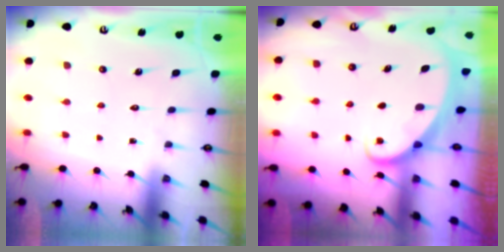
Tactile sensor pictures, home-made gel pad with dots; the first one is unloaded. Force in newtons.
{"total": 1.8, "press": 1.8, "slide": 0.2}